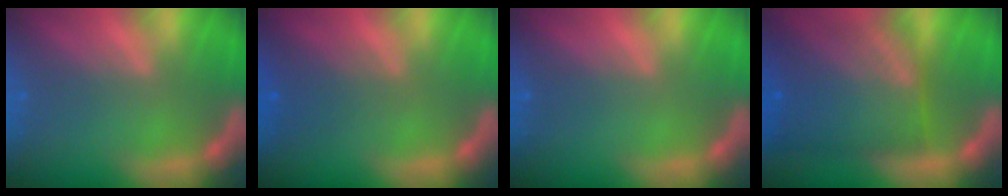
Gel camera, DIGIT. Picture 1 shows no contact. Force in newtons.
{"total": 2.5}
{"total": 0.0}
{"total": 10.1}